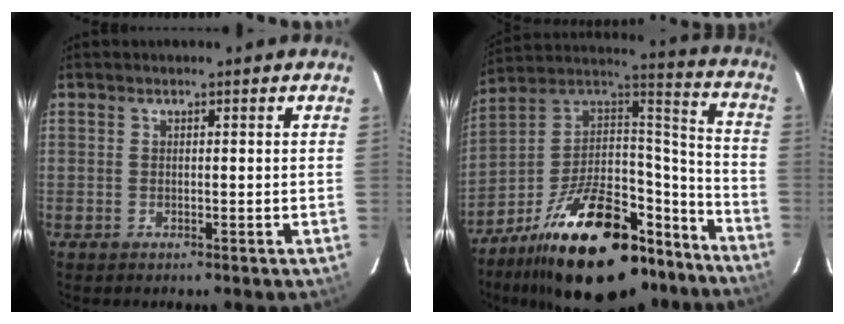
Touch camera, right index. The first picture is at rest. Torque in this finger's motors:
{"motor_torque": [1.06, -0.91, 1.05, 0.21]}